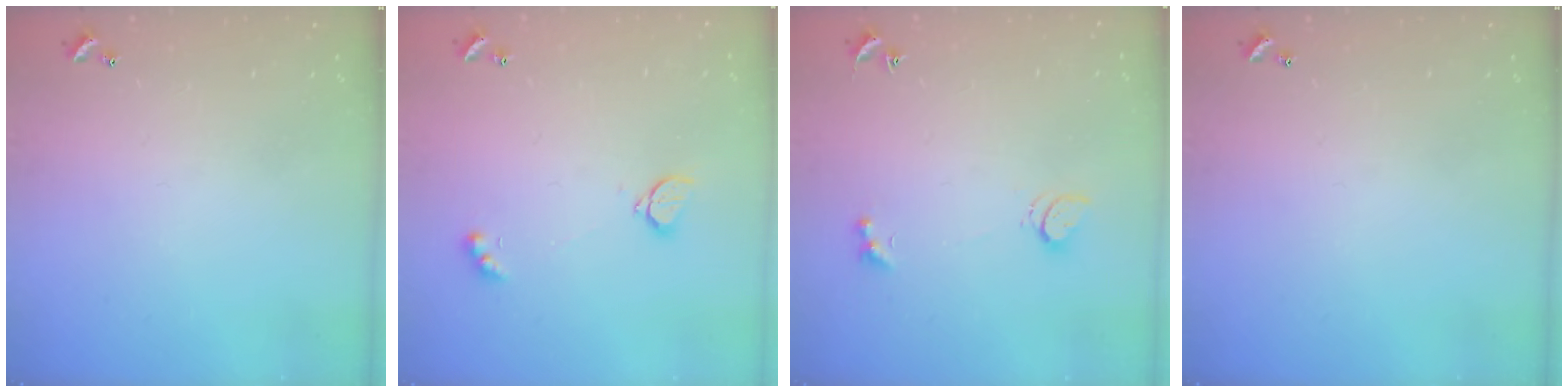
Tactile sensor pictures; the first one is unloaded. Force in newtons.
{"total": 2.4, "press": 2.3, "slide": 0.8}
{"total": 4.0, "press": 3.9, "slide": 0.8}
{"total": 0.0}